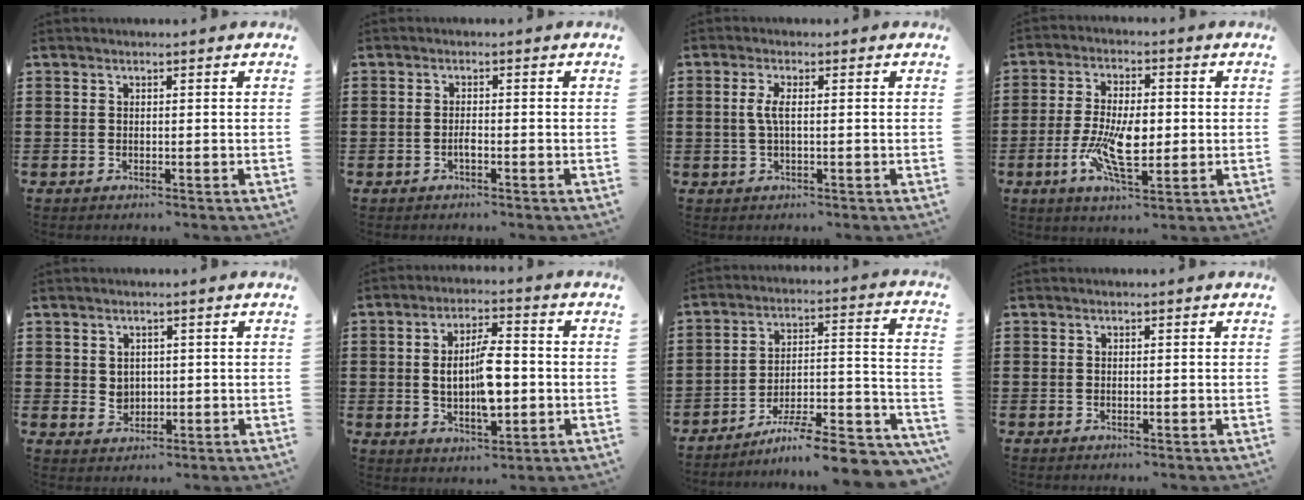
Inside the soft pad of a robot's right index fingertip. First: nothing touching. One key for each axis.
{"total": 1.3, "fx": -0.7, "fy": 0.3, "fz": 1.1, "tx": -0.022, "ty": -0.001, "tz": -0.012}
{"total": 2.8, "fx": 0.0, "fy": 0.7, "fz": 2.7, "tx": -0.067, "ty": -0.005, "tz": -0.006}
{"total": 9.6, "fx": -1.5, "fy": 4.0, "fz": 8.6, "tx": -0.178, "ty": -0.005, "tz": -0.027}
{"total": 2.2, "fx": 0.8, "fy": 2.0, "fz": 0.6, "tx": -0.009, "ty": 0.007, "tz": 0.012}
{"total": 8.6, "fx": -0.4, "fy": 3.6, "fz": 7.8, "tx": -0.131, "ty": -0.002, "tz": -0.015}
{"total": 8.9, "fx": -7.5, "fy": 0.3, "fz": 4.8, "tx": -0.062, "ty": 0.000, "tz": -0.146}
{"total": 0.0}